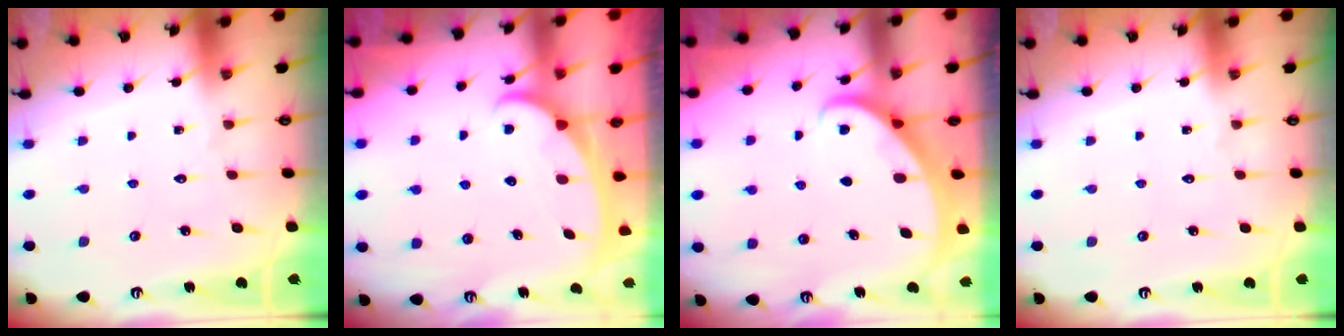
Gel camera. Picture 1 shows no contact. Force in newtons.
{"total": 2.5, "press": 2.5, "slide": 0.4}
{"total": 2.2, "press": 2.2, "slide": 0.3}
{"total": 0.0}